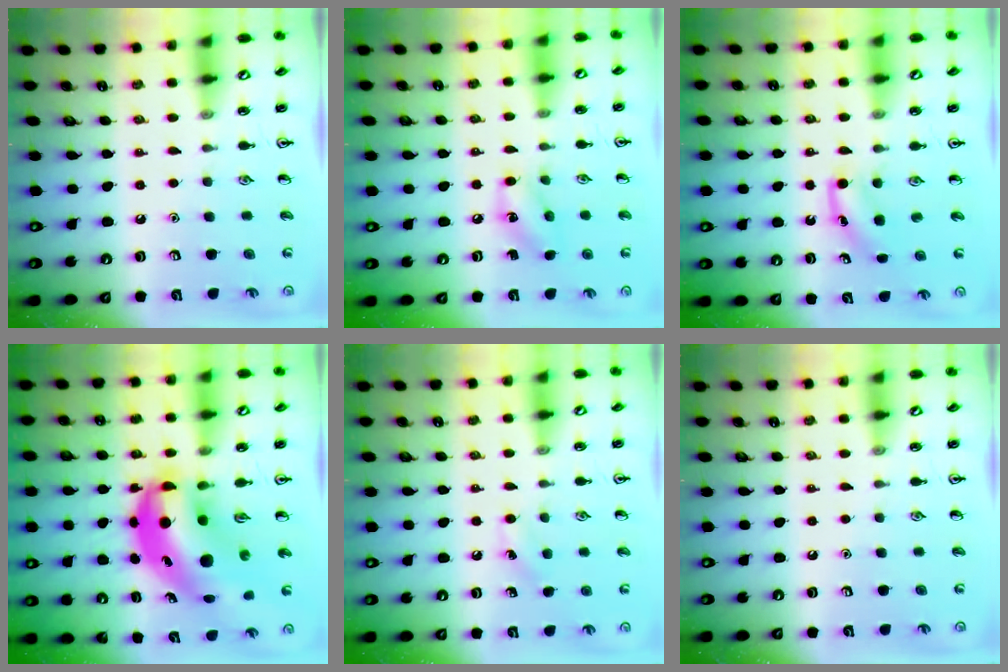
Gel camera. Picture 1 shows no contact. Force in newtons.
{"total": 6.8, "press": 6.7, "slide": 0.9}
{"total": 3.8, "press": 3.5, "slide": 1.3}
{"total": 12.5, "press": 12.0, "slide": 3.5}
{"total": 4.9, "press": 4.6, "slide": 1.6}
{"total": 0.0}